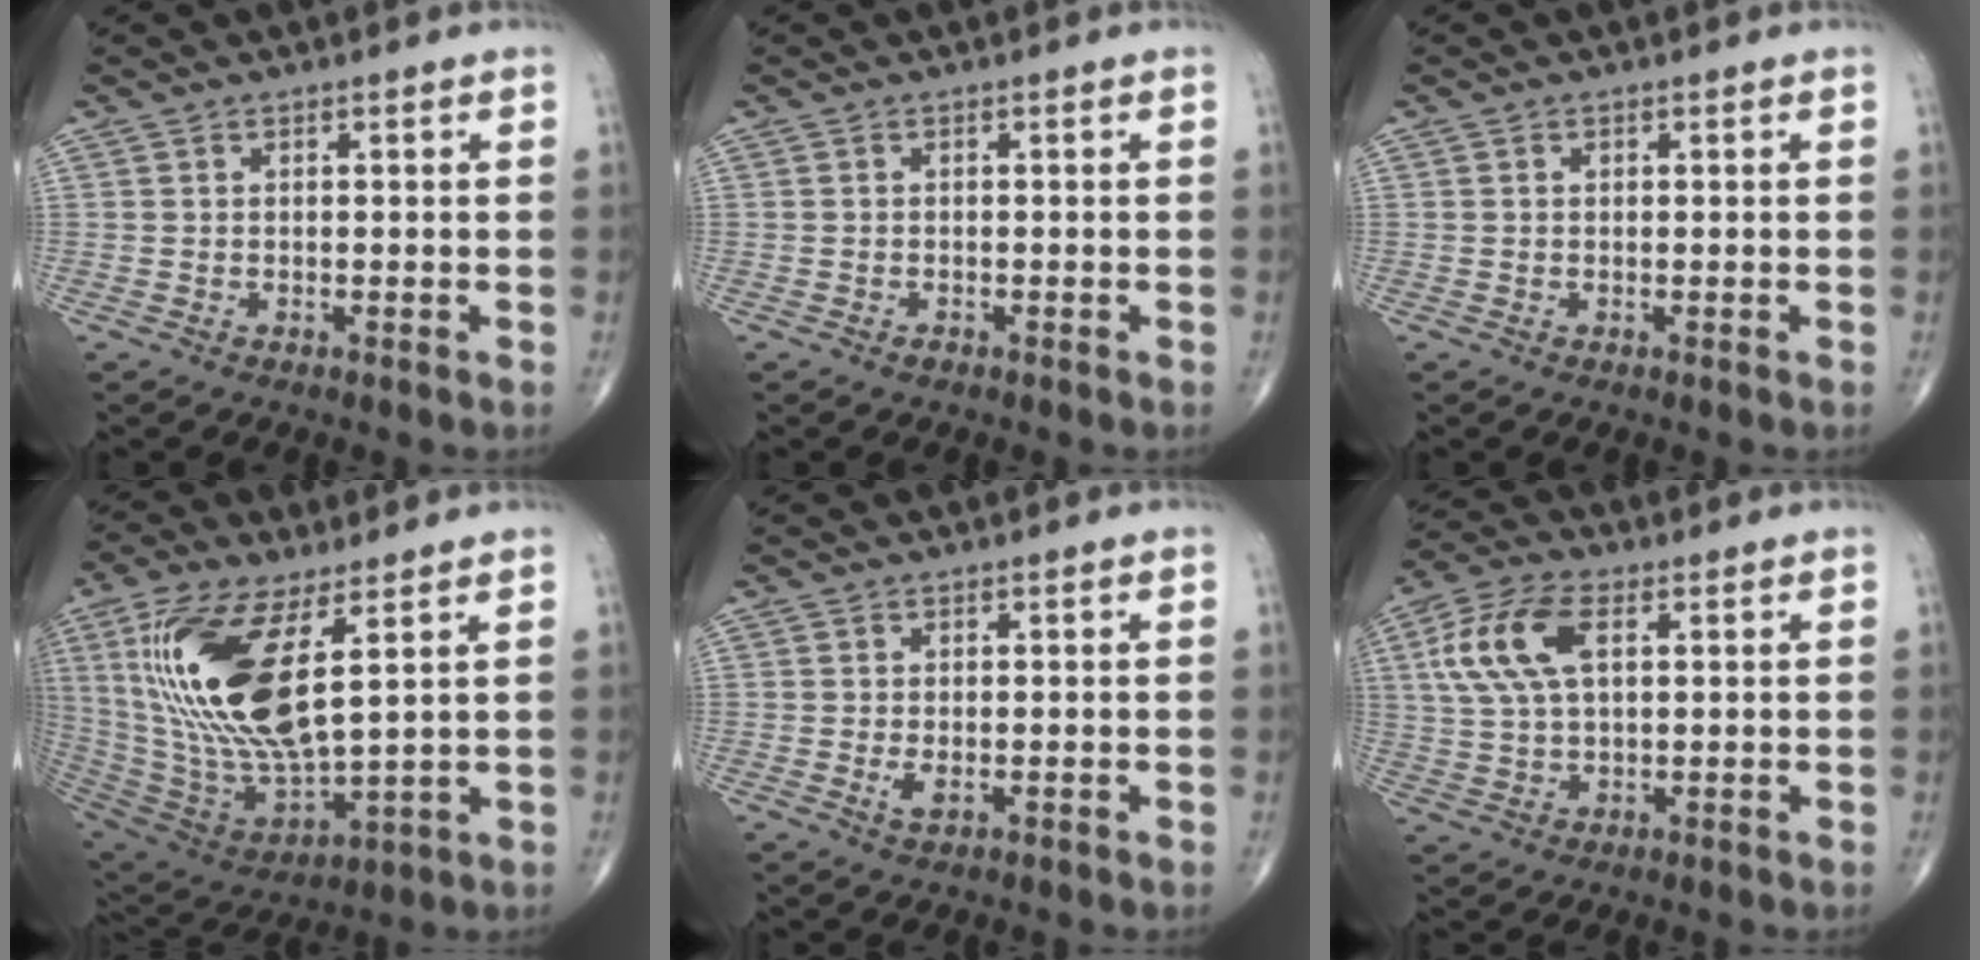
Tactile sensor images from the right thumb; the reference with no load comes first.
{"total": 0.5, "force": [-0.4, 0.2, 0.2], "torque": [-0.001, 0.000, -0.009]}
{"total": 0.0}
{"total": 22.6, "force": [6.8, 8.6, 19.8], "torque": [-0.416, -0.036, 0.137]}
{"total": 1.7, "force": [-0.3, 0.8, 1.5], "torque": [-0.032, -0.006, -0.004]}
{"total": 11.8, "force": [3.3, 6.2, 9.5], "torque": [-0.200, 0.012, 0.063]}